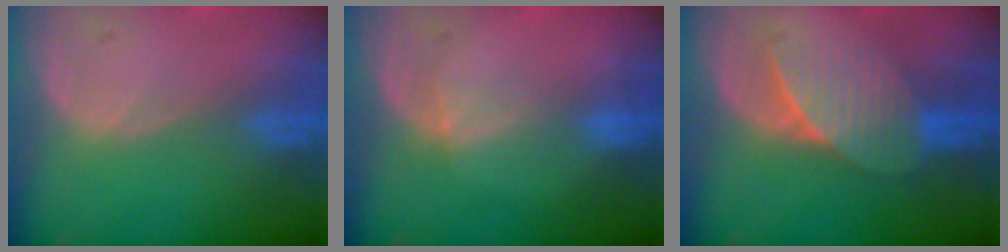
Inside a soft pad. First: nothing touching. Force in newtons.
{"total": 2.4, "press": 2.1, "slide": 1.2}
{"total": 7.3, "press": 6.8, "slide": 2.7}